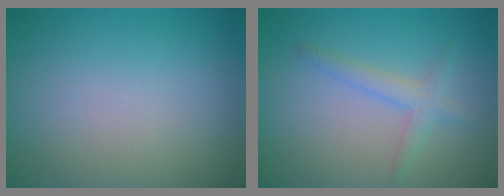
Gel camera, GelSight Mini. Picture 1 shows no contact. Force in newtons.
{"total": 2.0, "press": 2.0, "slide": 0.1}